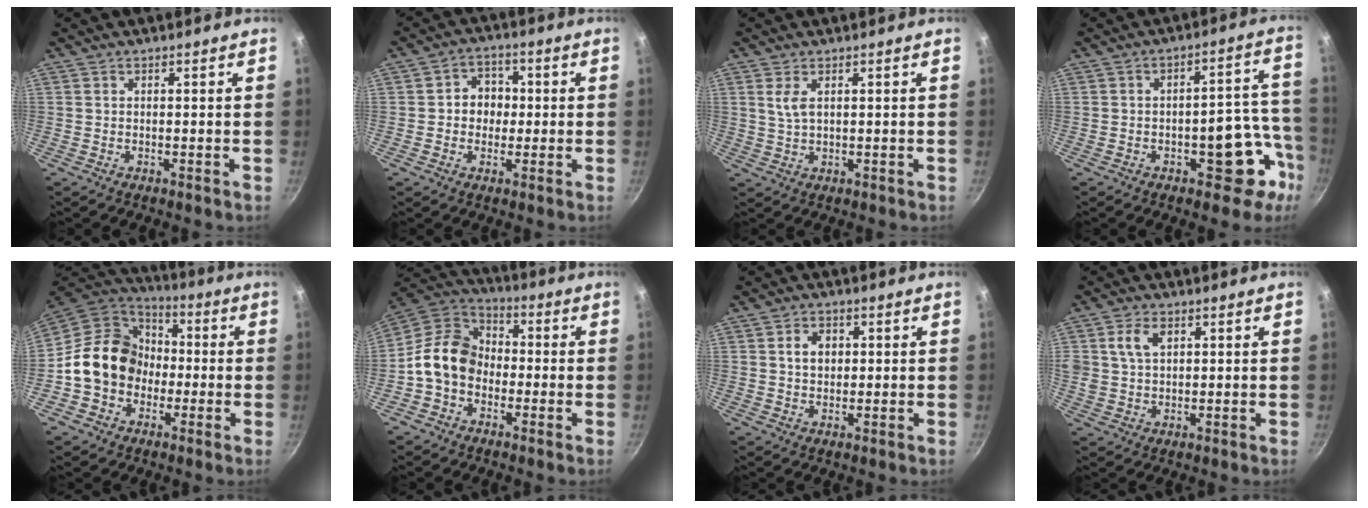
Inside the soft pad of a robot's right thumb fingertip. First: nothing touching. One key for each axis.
{"total": 6.1, "fx": -0.1, "fy": 5.4, "fz": 2.9, "tx": -0.006, "ty": 0.010, "tz": -0.008}
{"total": 3.2, "fx": 1.2, "fy": 1.5, "fz": 2.6, "tx": -0.052, "ty": -0.010, "tz": 0.027}
{"total": 11.9, "fx": -4.8, "fy": 6.5, "fz": 8.7, "tx": -0.043, "ty": 0.056, "tz": -0.051}
{"total": 16.3, "fx": -1.7, "fy": 13.9, "fz": 8.3, "tx": -0.106, "ty": 0.048, "tz": -0.040}
{"total": 12.2, "fx": -2.2, "fy": 9.7, "fz": 7.1, "tx": -0.088, "ty": 0.041, "tz": -0.063}
{"total": 4.1, "fx": 0.9, "fy": 3.2, "fz": 2.4, "tx": -0.021, "ty": 0.003, "tz": 0.015}
{"total": 5.7, "fx": 2.1, "fy": 3.9, "fz": 3.5, "tx": -0.055, "ty": -0.004, "tz": 0.040}